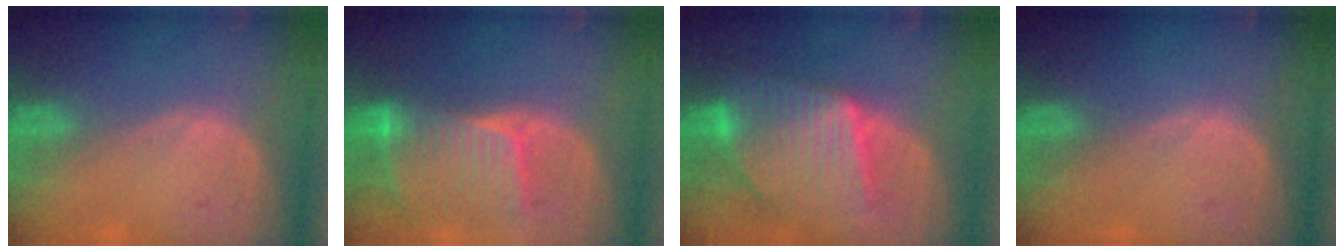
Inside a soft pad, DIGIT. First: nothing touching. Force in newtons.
{"total": 8.4, "press": 7.7, "slide": 3.3}
{"total": 10.0, "press": 10.0, "slide": 0.7}
{"total": 0.0}